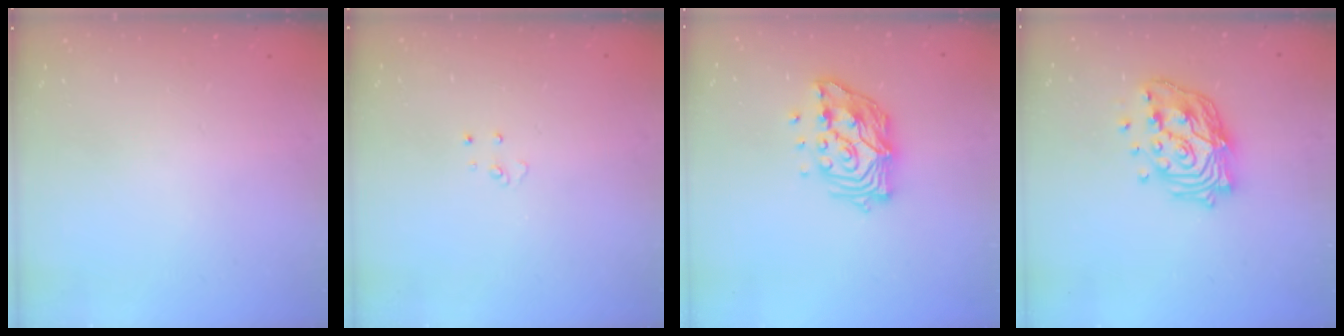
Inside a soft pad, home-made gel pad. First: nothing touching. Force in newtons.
{"total": 2.9, "press": 2.9, "slide": 0.2}
{"total": 15.1, "press": 15.0, "slide": 1.4}
{"total": 16.7, "press": 16.7, "slide": 1.5}